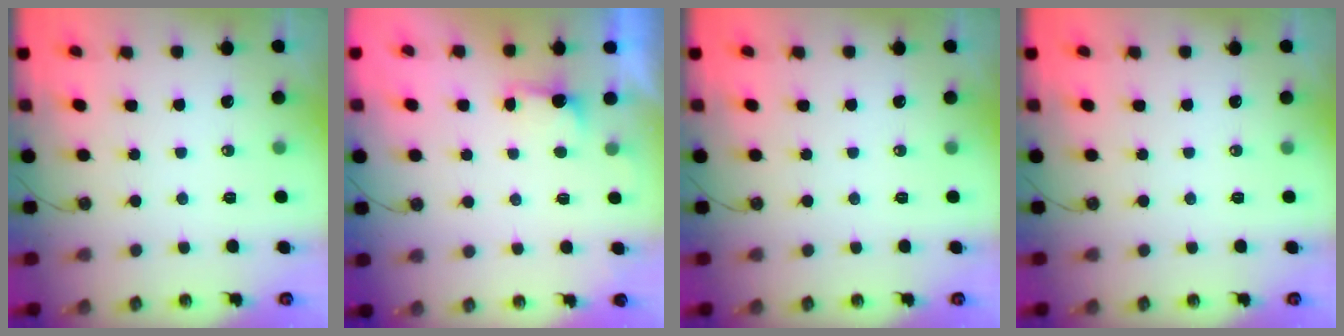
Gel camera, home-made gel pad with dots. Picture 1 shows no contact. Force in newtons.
{"total": 1.3, "press": 0.9, "slide": 0.8}
{"total": 0.0}
{"total": 0.0}